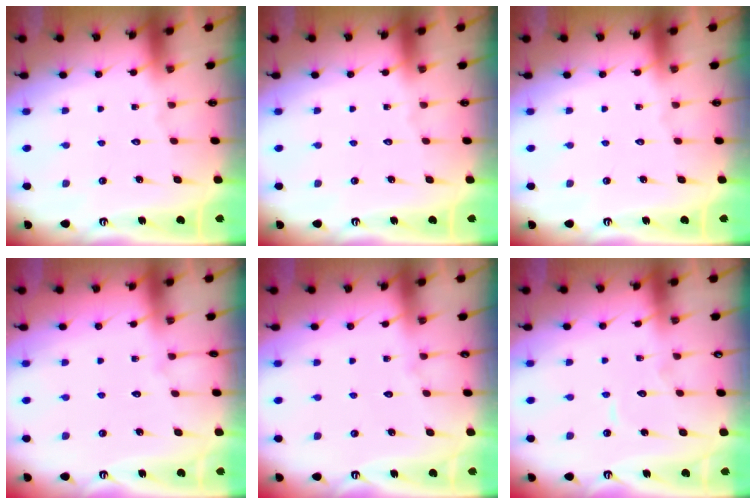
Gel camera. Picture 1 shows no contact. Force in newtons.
{"total": 0.0}
{"total": 0.0}
{"total": 2.6, "press": 2.6, "slide": 0.4}
{"total": 4.1, "press": 4.1, "slide": 0.5}
{"total": 4.8, "press": 4.8, "slide": 0.4}